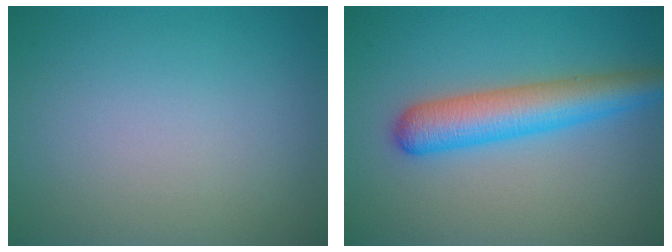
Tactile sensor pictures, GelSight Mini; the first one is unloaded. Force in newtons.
{"total": 5.5, "press": 5.5, "slide": 0.2}